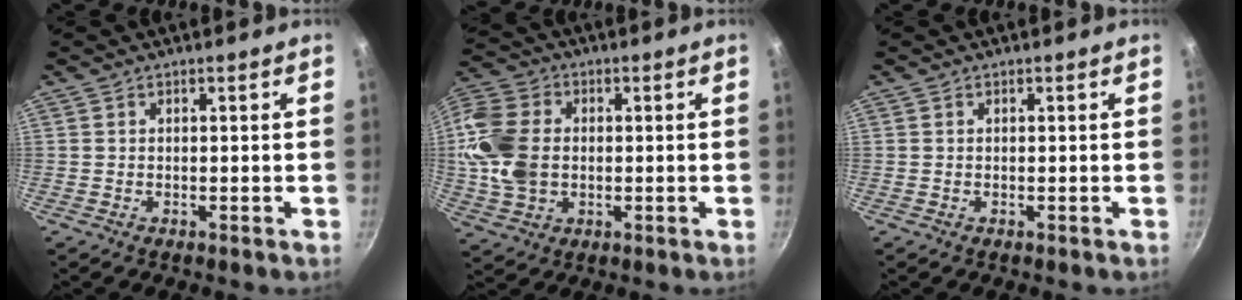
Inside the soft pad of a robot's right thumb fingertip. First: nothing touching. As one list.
[{"total": 15.7, "force": [0.4, 11.9, 10.1], "torque": [-0.200, 0.011, 0.001]}, {"total": 0.0}]